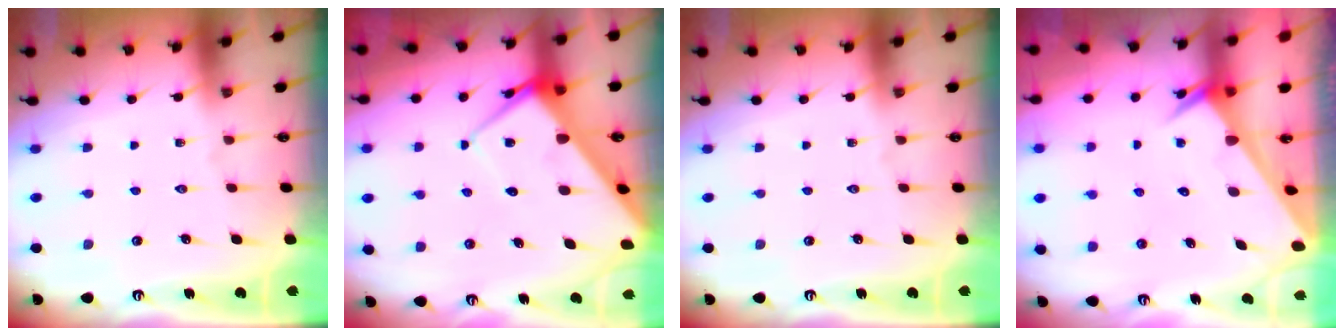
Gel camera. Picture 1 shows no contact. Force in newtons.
{"total": 7.7, "press": 7.7, "slide": 0.6}
{"total": 0.0}
{"total": 2.4, "press": 2.4, "slide": 0.1}